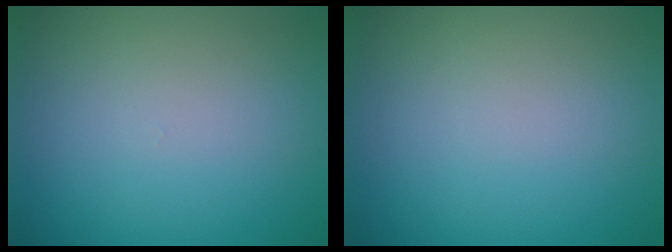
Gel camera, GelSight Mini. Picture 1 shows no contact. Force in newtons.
{"total": 0.0}